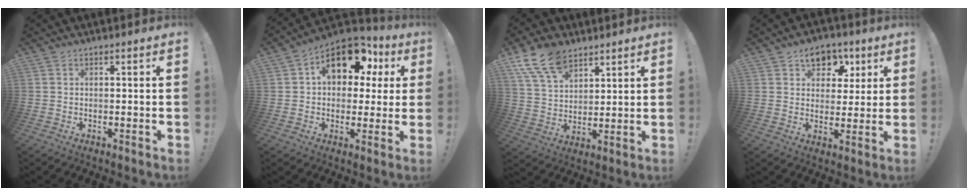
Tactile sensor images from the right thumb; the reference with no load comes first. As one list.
[{"total": 16.0, "force": [6.8, 10.1, 10.4], "torque": [-0.143, -0.024, 0.120]}, {"total": 12.7, "force": [8.6, 7.1, 6.0], "torque": [-0.113, -0.038, 0.166]}, {"total": 9.3, "force": [4.9, 6.9, 3.9], "torque": [-0.037, -0.024, 0.091]}]